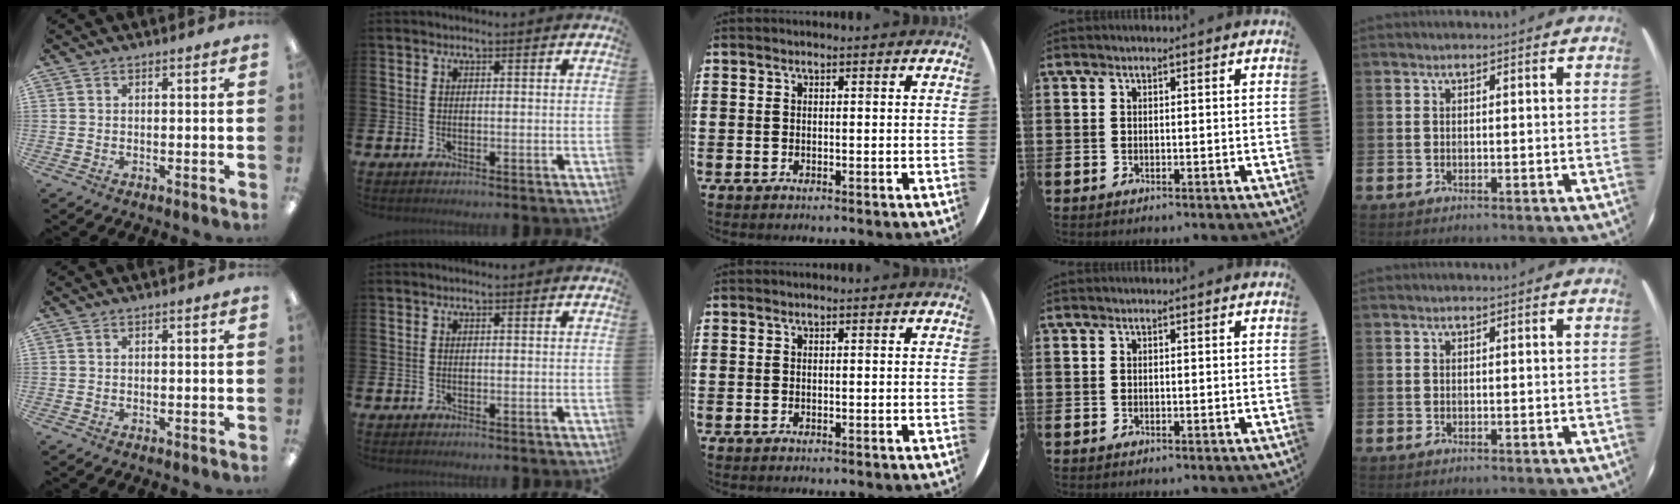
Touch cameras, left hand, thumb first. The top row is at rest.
{}